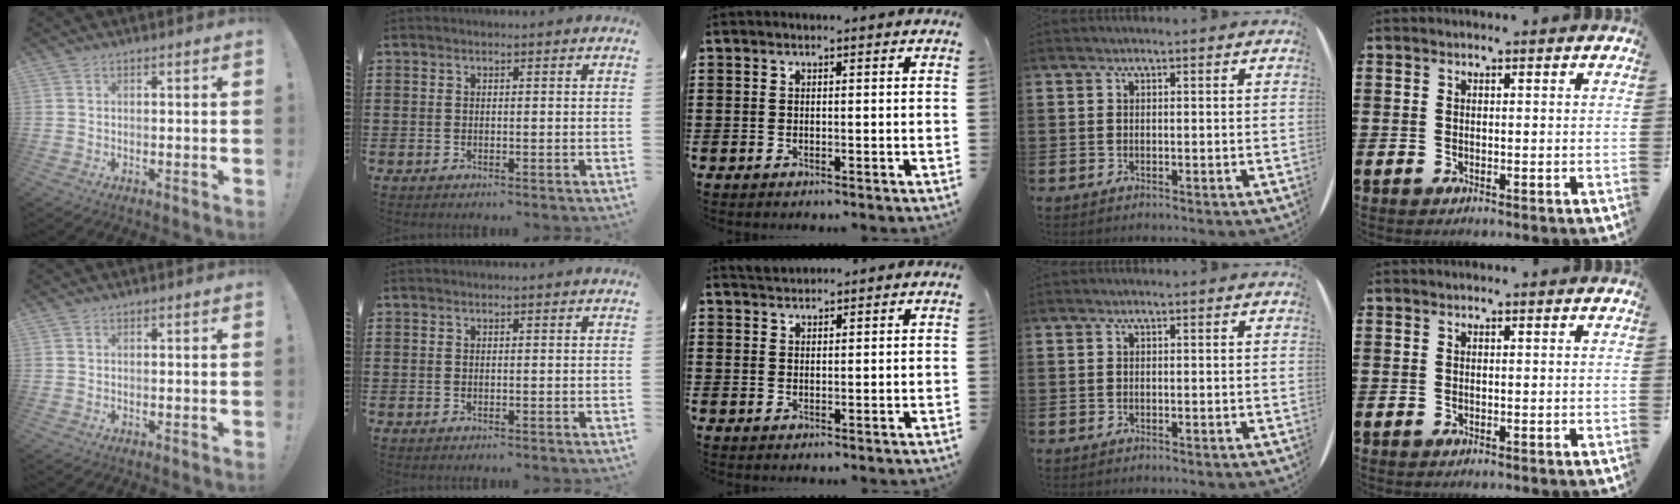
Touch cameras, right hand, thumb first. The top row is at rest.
{"middle": {"total": 1.0, "force": [1.0, 0.1, -0.1], "torque": [-0.002, 0.005, 0.020]}}